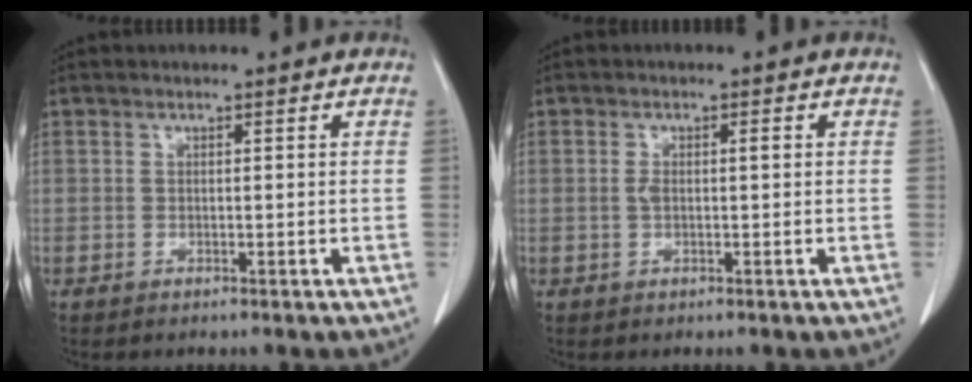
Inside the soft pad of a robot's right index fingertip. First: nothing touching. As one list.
[{"total": 2.3, "force": [0.2, 0.8, 2.2], "torque": [-0.047, 0.011, 0.006]}]